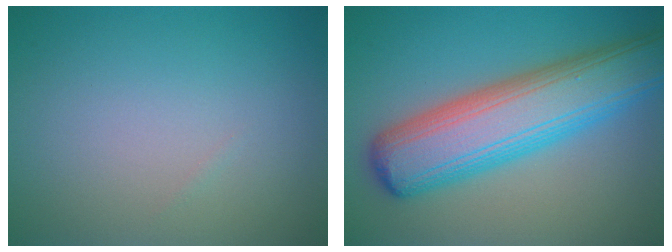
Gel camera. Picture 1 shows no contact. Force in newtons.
{"total": 9.8, "press": 9.8, "slide": 0.5}